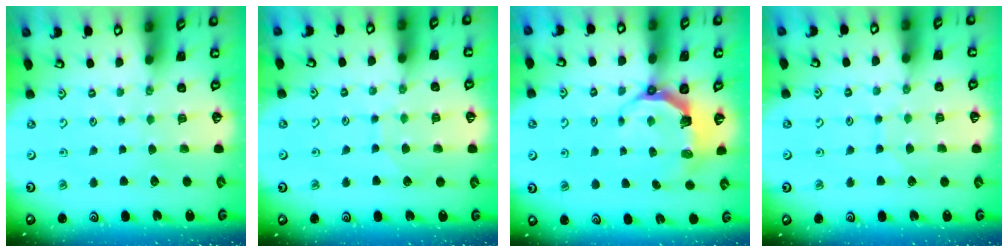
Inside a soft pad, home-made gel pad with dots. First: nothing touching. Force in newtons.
{"total": 5.5, "press": 5.5, "slide": 0.5}
{"total": 6.5, "press": 4.8, "slide": 4.3}
{"total": 5.0, "press": 5.0, "slide": 0.5}